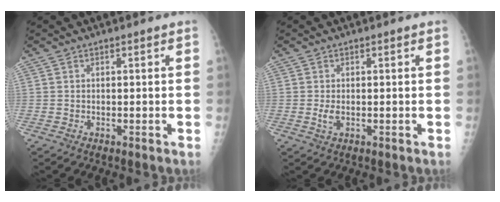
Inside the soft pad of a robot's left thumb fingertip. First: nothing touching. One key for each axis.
{"total": 1.9, "fx": -0.1, "fy": 1.1, "fz": 1.5, "tx": -0.031, "ty": -0.004, "tz": -0.001}